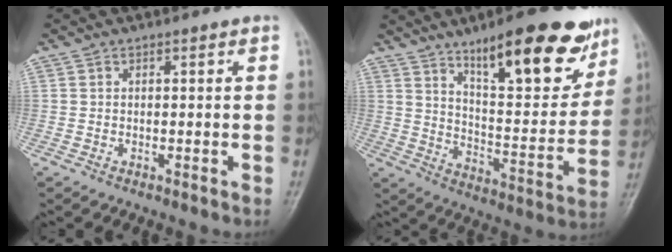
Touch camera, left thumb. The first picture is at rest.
{"total": 20.9, "force": [13.0, 6.6, 14.9], "torque": [-0.173, -0.067, 0.204]}